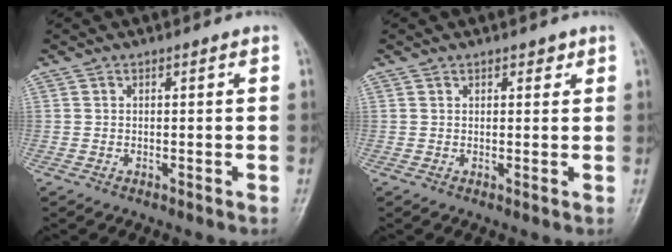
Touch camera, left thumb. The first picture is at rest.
{"total": 1.5, "force": [1.0, 0.9, 0.6], "torque": [0.007, -0.004, 0.010]}